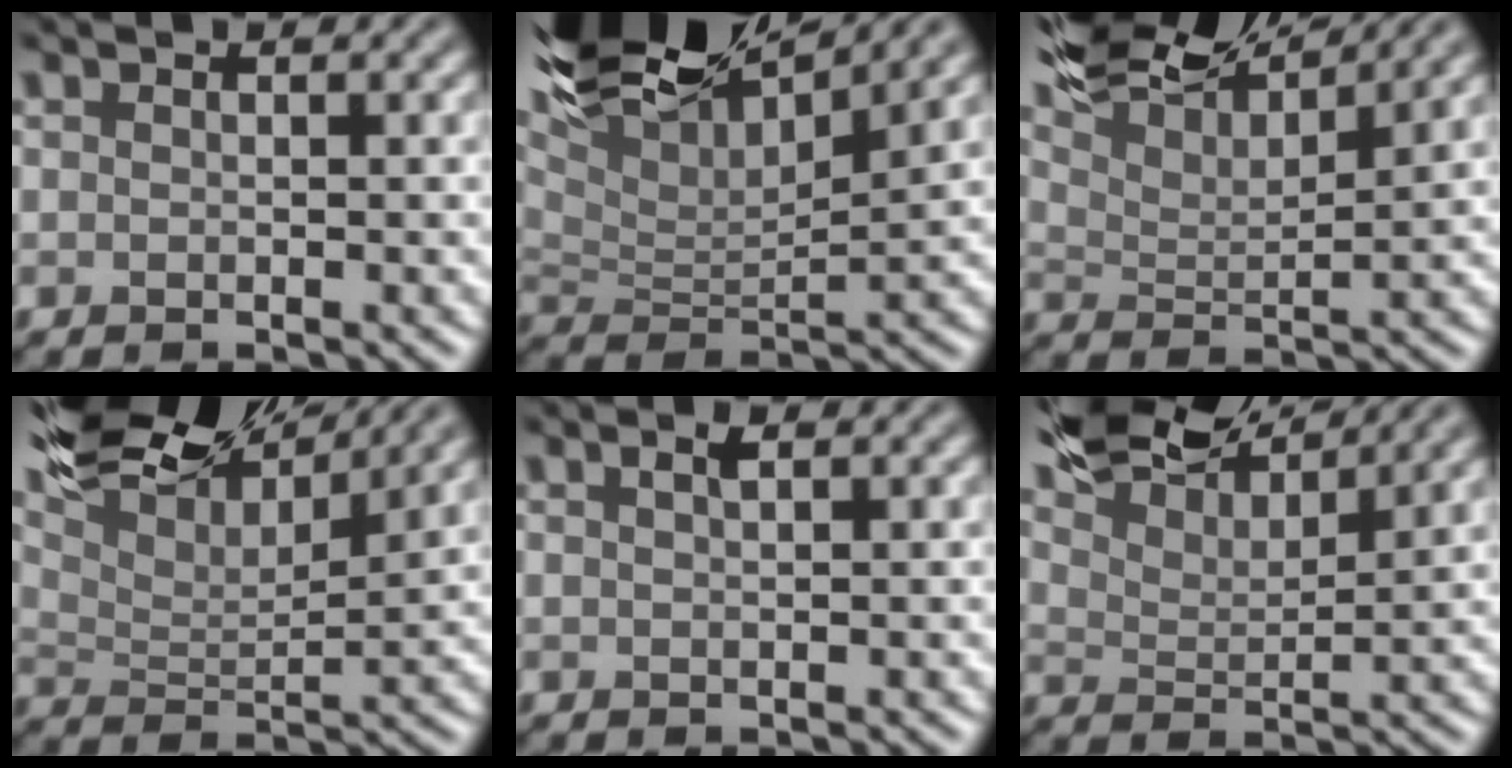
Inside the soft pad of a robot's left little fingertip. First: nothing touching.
{"total": 13.4, "force": [9.2, 4.0, 8.9], "torque": [-0.166, 0.023, 0.141]}
{"total": 9.1, "force": [8.1, 1.7, 3.7], "torque": [-0.086, 0.019, 0.132]}
{"total": 10.8, "force": [9.0, 2.7, 5.3], "torque": [-0.116, 0.015, 0.145]}
{"total": 0.9, "force": [0.5, 0.3, 0.7], "torque": [-0.014, 0.002, 0.009]}
{"total": 8.4, "force": [7.7, 1.6, 2.9], "torque": [-0.066, 0.018, 0.123]}